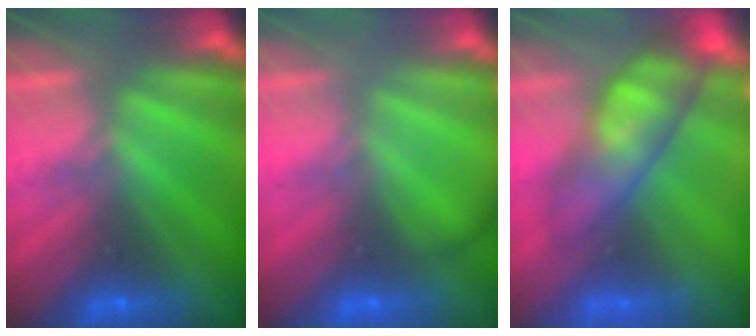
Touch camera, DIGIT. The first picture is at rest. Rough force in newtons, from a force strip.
{"total": 2.1}
{"total": 4.6}